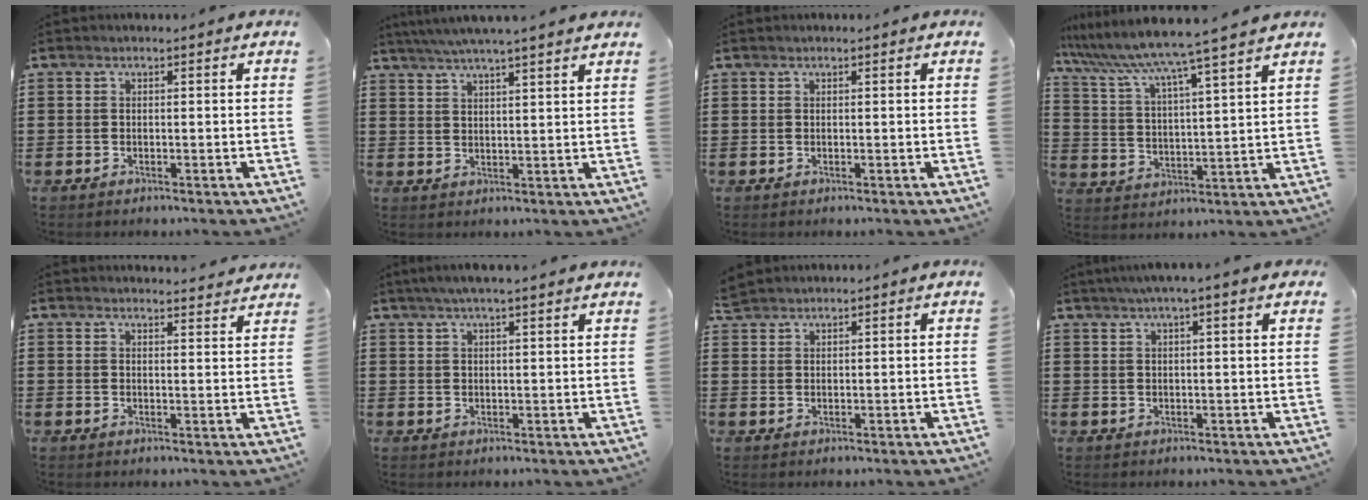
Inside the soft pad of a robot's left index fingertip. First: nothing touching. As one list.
[{"total": 4.3, "force": [3.9, -0.7, 1.7], "torque": [-0.043, -0.013, 0.069]}, {"total": 0.0}, {"total": 7.2, "force": [6.4, -1.3, 3.1], "torque": [-0.087, -0.048, 0.100]}, {"total": 2.7, "force": [2.7, -0.2, 0.2], "torque": [-0.003, -0.014, 0.050]}, {"total": 3.2, "force": [2.7, 0.0, 1.8], "torque": [-0.040, 0.003, 0.049]}, {"total": 2.1, "force": [2.1, 0.4, 0.2], "torque": [-0.009, 0.001, 0.042]}, {"total": 3.2, "force": [2.2, -0.1, 2.3], "torque": [-0.049, 0.007, 0.039]}]